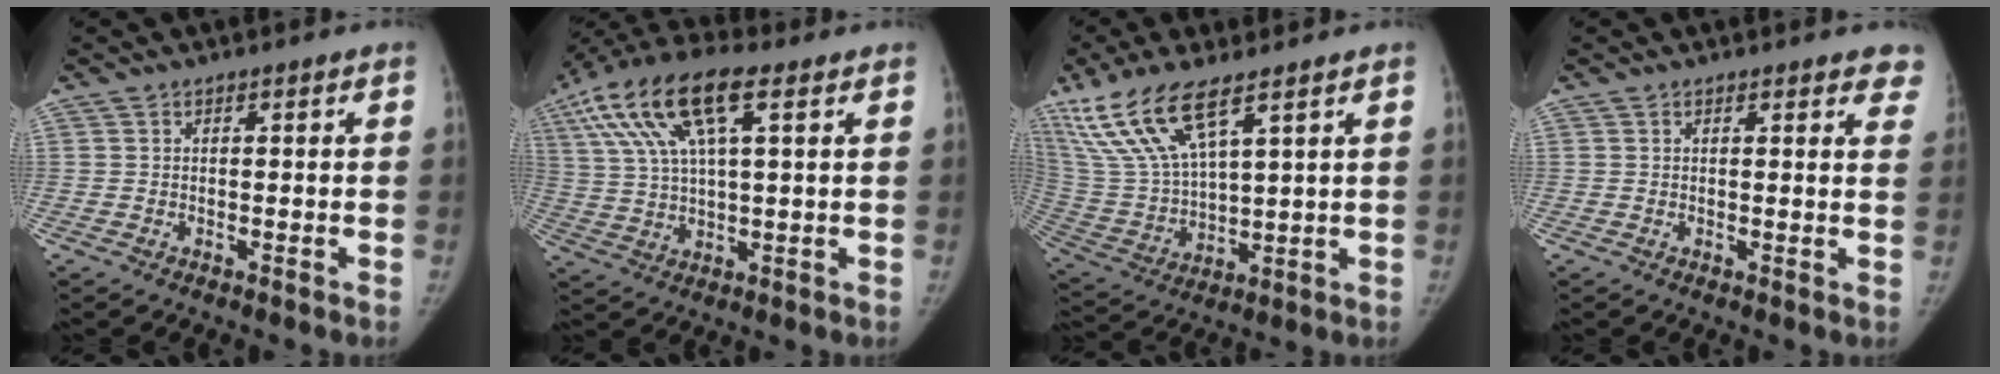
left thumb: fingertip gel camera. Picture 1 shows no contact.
{"total": 16.7, "force": [7.1, 6.2, 13.8], "torque": [-0.278, 0.015, 0.125]}
{"total": 15.1, "force": [9.5, 4.8, 10.8], "torque": [-0.230, -0.034, 0.202]}
{"total": 4.8, "force": [4.0, 1.6, 2.2], "torque": [0.007, -0.014, 0.029]}